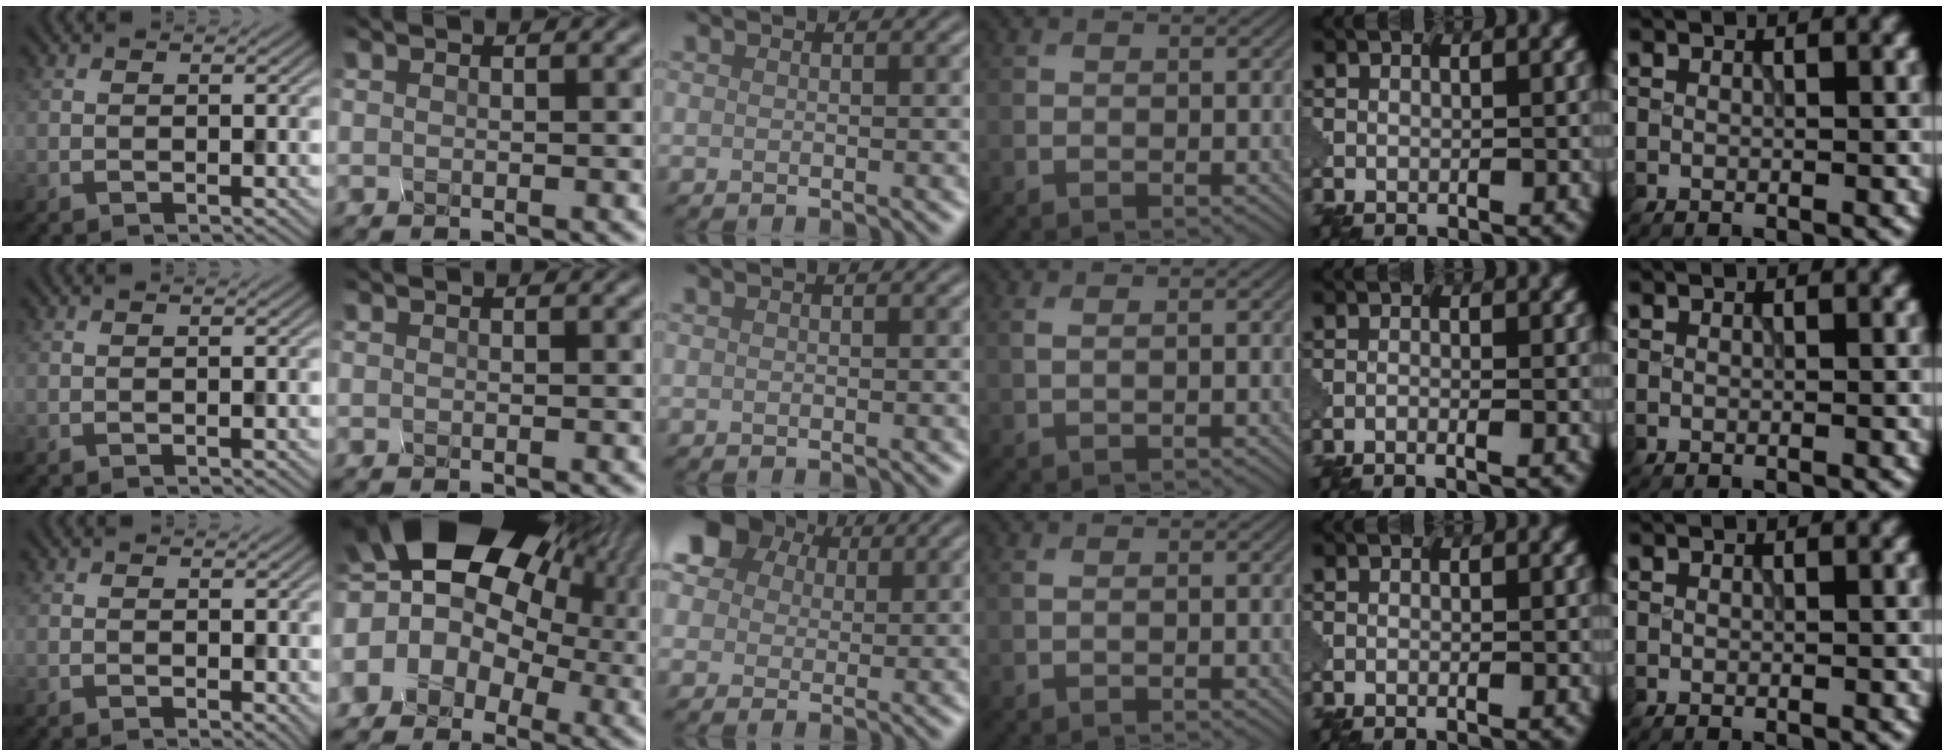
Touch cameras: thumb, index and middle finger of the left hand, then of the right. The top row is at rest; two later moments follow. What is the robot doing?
{"motion": "squeeze", "object": "hand grip exerciser"}